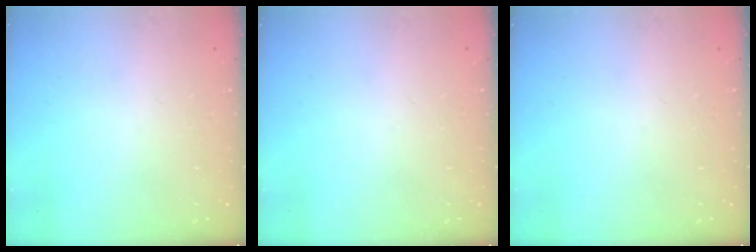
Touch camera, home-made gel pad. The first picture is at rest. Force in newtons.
{"total": 0.0}
{"total": 0.0}